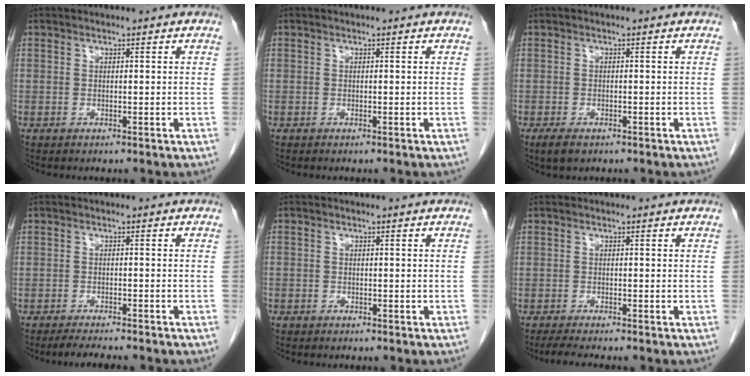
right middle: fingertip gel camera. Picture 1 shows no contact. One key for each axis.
{"total": 0.0}
{"total": 2.6, "fx": -1.6, "fy": 1.1, "fz": 1.6, "tx": -0.036, "ty": -0.004, "tz": -0.022}
{"total": 6.5, "fx": -5.7, "fy": 0.6, "fz": 3.1, "tx": -0.043, "ty": -0.012, "tz": -0.083}
{"total": 1.5, "fx": -1.2, "fy": 0.9, "fz": 0.3, "tx": -0.006, "ty": 0.003, "tz": -0.015}
{"total": 4.5, "fx": -3.8, "fy": 0.3, "fz": 2.3, "tx": -0.039, "ty": -0.013, "tz": -0.058}